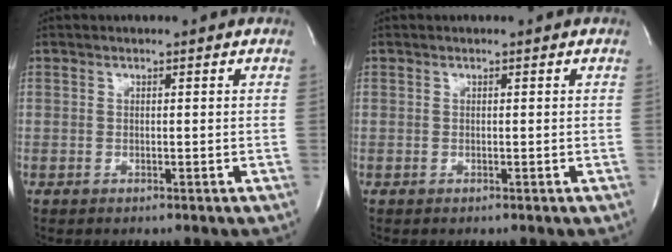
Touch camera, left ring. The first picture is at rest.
{"total": 0.0}